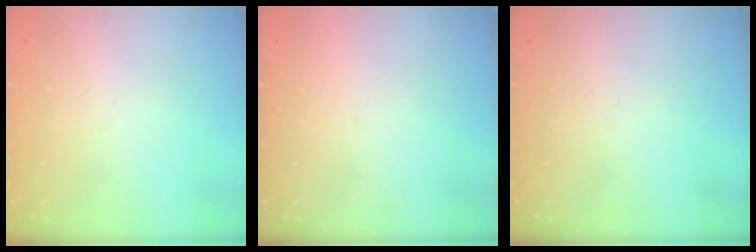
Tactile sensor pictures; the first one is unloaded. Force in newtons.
{"total": 1.5, "press": 1.5, "slide": 0.1}
{"total": 0.0}